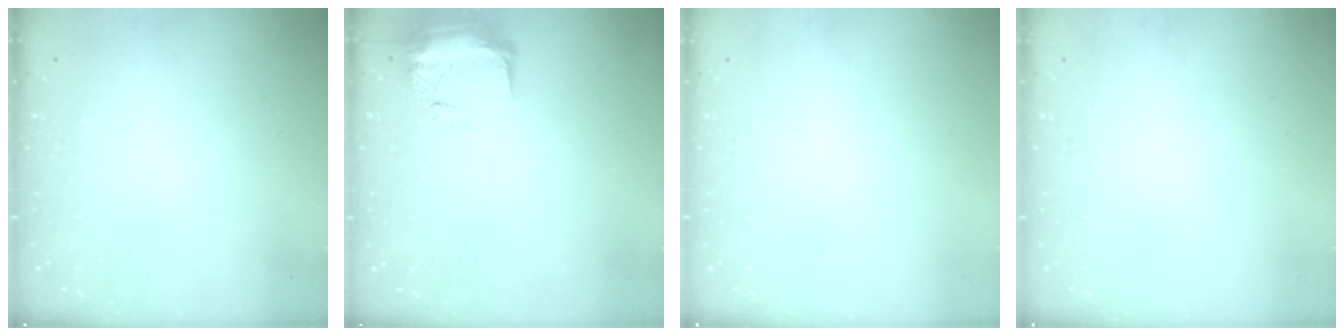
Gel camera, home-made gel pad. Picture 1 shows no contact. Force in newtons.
{"total": 9.2, "press": 9.1, "slide": 0.9}
{"total": 0.0}
{"total": 0.0}